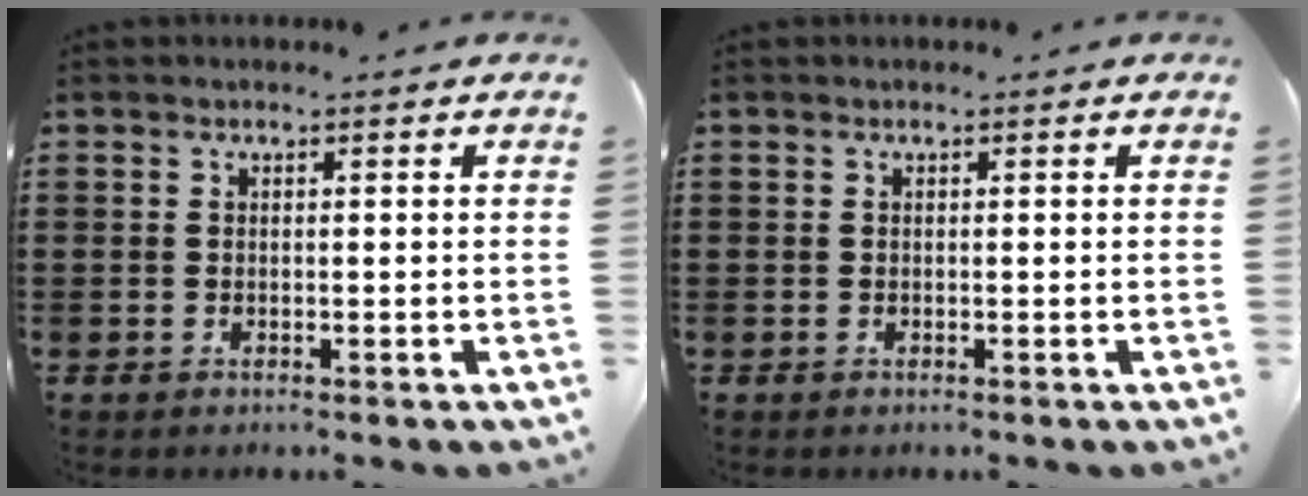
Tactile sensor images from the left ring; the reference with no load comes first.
{"total": 0.0}